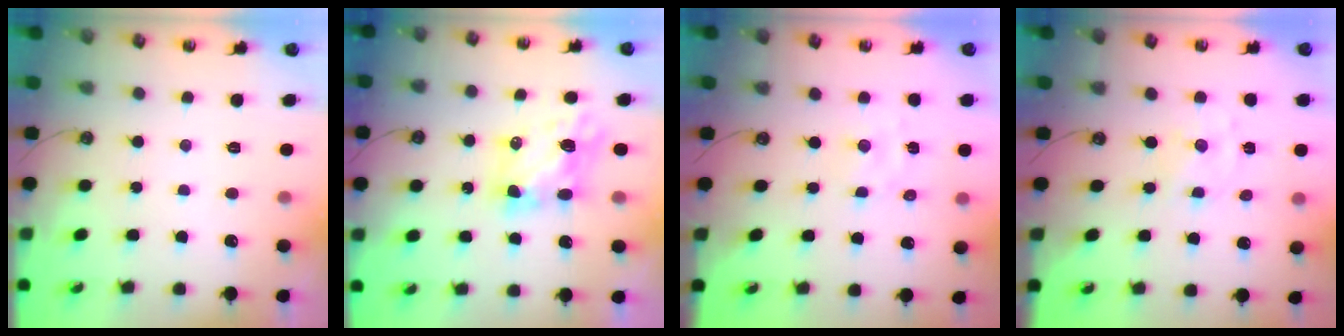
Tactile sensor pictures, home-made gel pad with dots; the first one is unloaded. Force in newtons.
{"total": 6.9, "press": 6.8, "slide": 0.6}
{"total": 2.3, "press": 2.3, "slide": 0.5}
{"total": 1.4, "press": 1.4, "slide": 0.2}